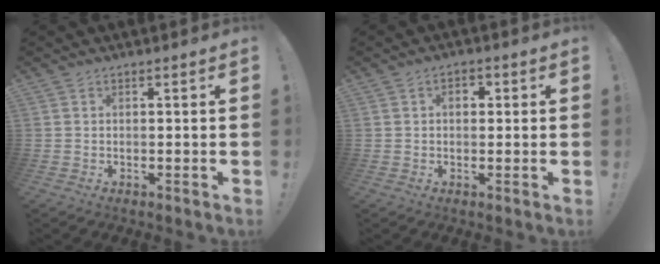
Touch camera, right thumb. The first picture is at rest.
{"total": 2.7, "force": [0.6, 1.7, 2.0], "torque": [-0.017, 0.000, 0.003]}